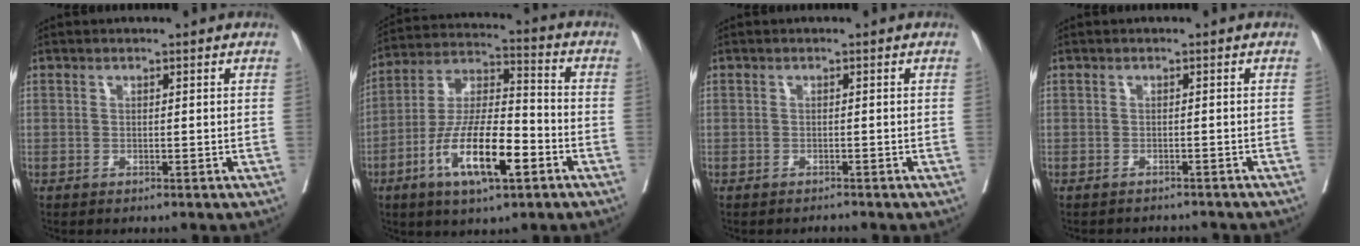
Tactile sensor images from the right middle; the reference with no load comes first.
{"total": 14.2, "force": [-6.0, 3.7, 12.3], "torque": [-0.240, -0.004, -0.108]}
{"total": 0.6, "force": [-0.6, -0.1, 0.0], "torque": [-0.005, -0.004, -0.009]}
{"total": 4.4, "force": [-4.3, 0.5, 0.7], "torque": [-0.003, -0.005, -0.049]}